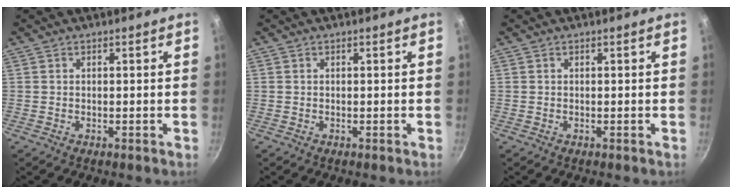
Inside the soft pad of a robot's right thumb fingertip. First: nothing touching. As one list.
[{"total": 0.0}, {"total": 0.0}]